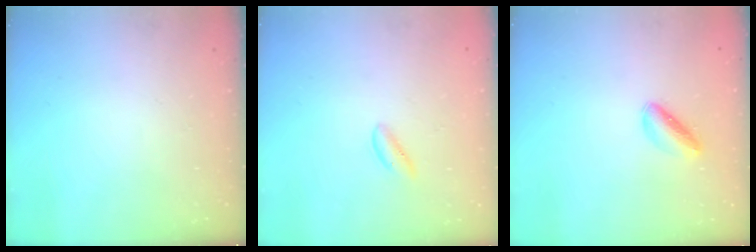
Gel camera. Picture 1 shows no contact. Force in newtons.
{"total": 0.5, "press": 0.4, "slide": 0.4}
{"total": 3.6, "press": 3.6, "slide": 0.6}